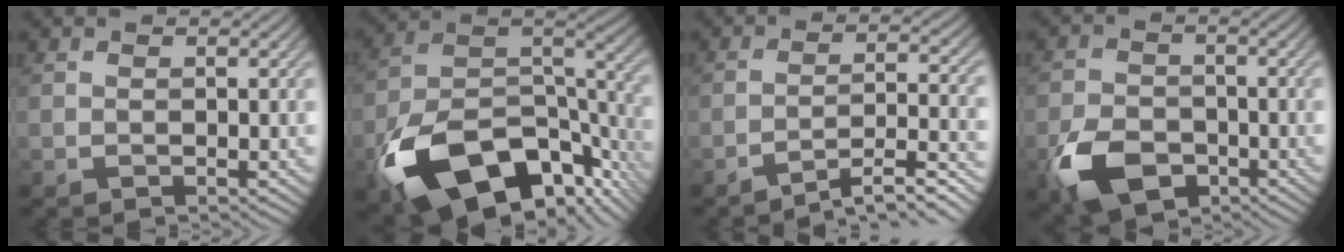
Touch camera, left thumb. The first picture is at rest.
{"total": 18.7, "force": [-9.9, 10.2, 12.2], "torque": [-0.243, -0.047, -0.150]}
{"total": 7.8, "force": [-6.1, 1.2, 4.6], "torque": [-0.079, 0.016, -0.094]}
{"total": 8.3, "force": [-4.1, 5.4, 4.9], "torque": [-0.109, -0.015, -0.082]}